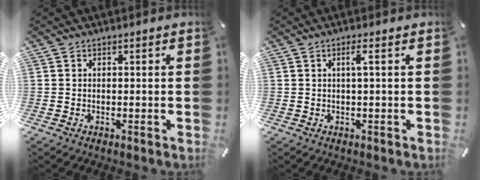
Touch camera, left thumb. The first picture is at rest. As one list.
[{"total": 2.4, "force": [0.4, 0.1, 2.3], "torque": [-0.045, 0.001, 0.004]}]